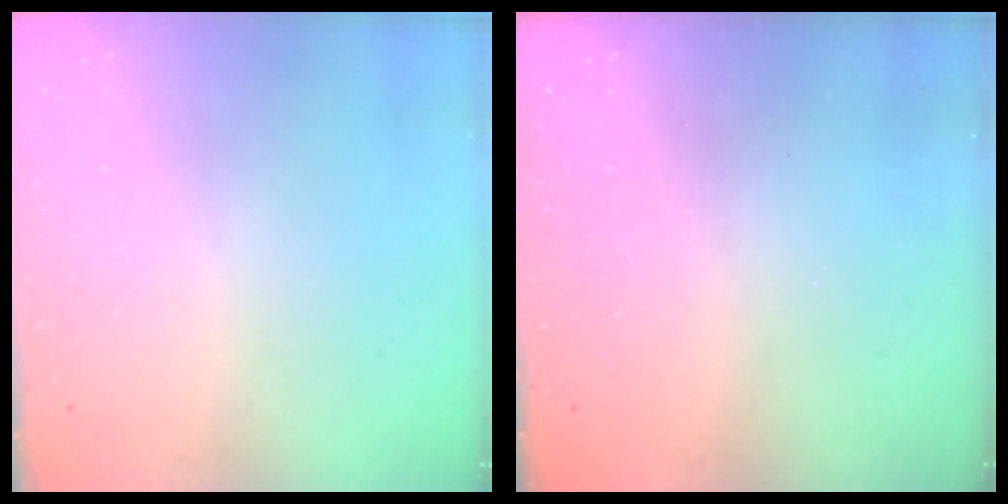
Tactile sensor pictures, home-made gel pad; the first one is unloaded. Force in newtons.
{"total": 2.5, "press": 2.4, "slide": 0.8}